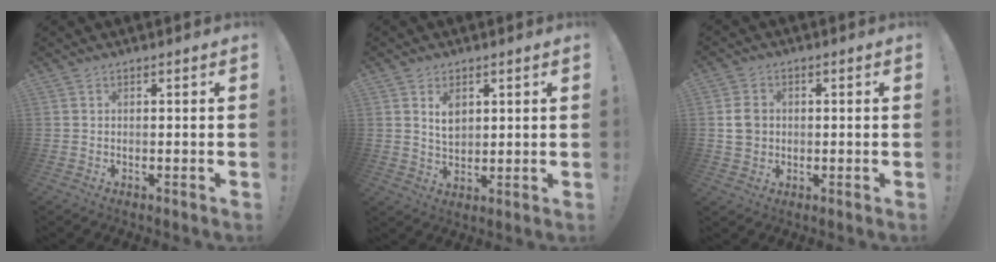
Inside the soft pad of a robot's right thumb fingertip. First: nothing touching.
{"total": 5.4, "force": [2.3, 3.8, 3.1], "torque": [-0.045, -0.005, 0.041]}
{"total": 5.7, "force": [0.3, 5.1, 2.7], "torque": [-0.042, 0.008, 0.008]}